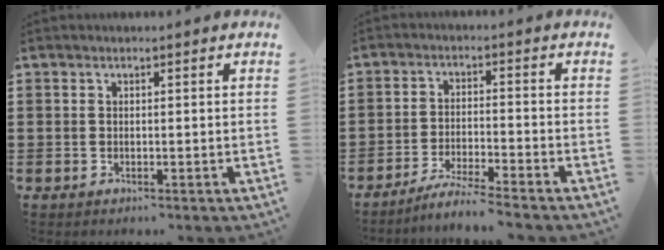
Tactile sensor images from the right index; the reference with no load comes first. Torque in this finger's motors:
{"motor_torque": [1.10, 0.99, -0.25, -0.01]}